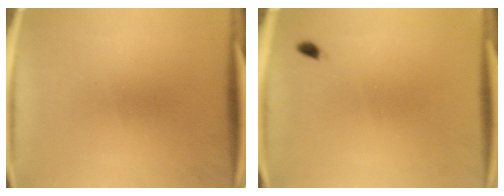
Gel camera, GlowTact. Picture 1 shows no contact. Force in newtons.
{"total": 0.7}